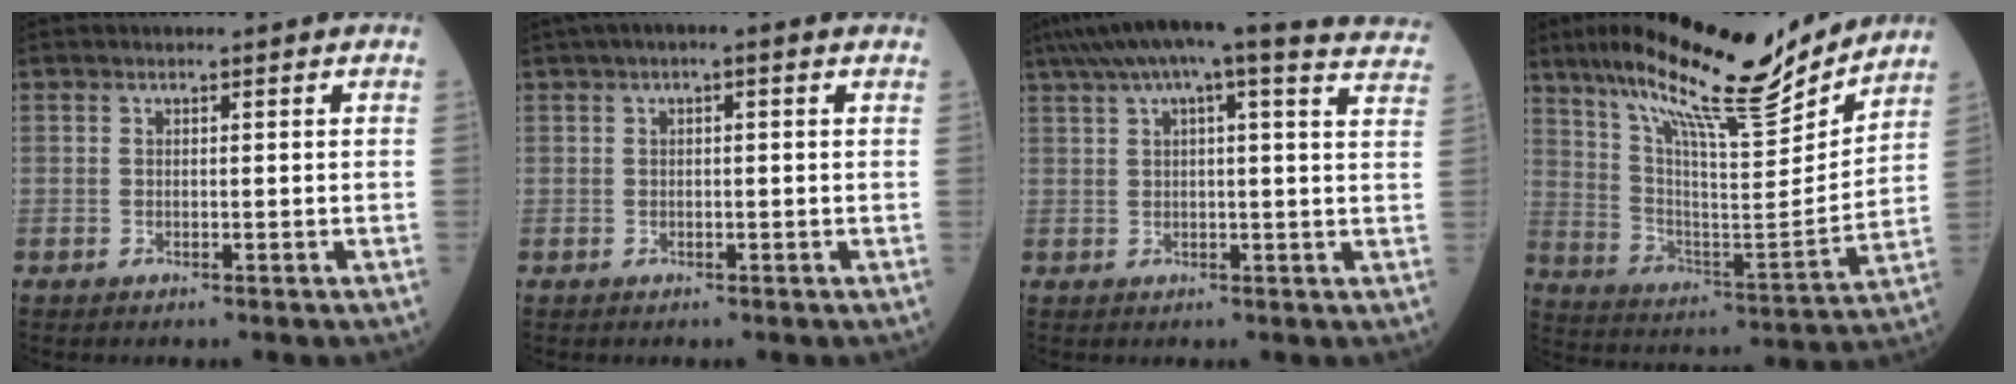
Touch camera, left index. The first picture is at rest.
{"total": 2.9, "force": [1.1, 0.6, 2.6], "torque": [-0.046, 0.016, 0.012]}
{"total": 21.1, "force": [17.9, 1.8, 11.1], "torque": [-0.173, 0.009, 0.208]}
{"total": 21.0, "force": [17.1, 2.5, 11.9], "torque": [-0.208, -0.011, 0.277]}